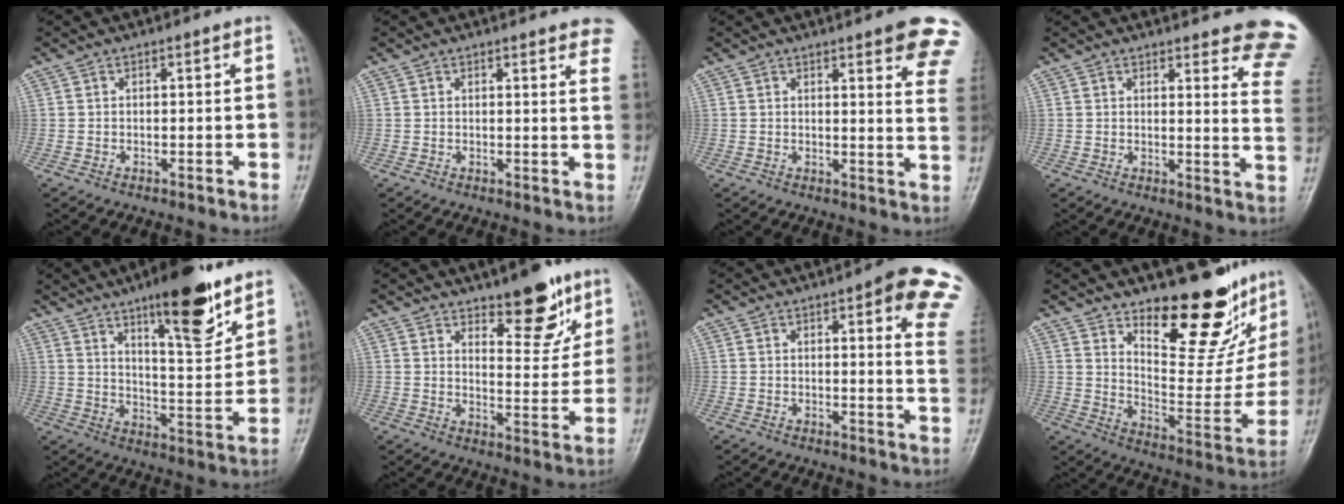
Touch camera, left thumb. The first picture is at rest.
{"total": 9.1, "force": [7.5, 2.0, 4.7], "torque": [-0.024, -0.023, 0.066]}
{"total": 13.2, "force": [8.4, 3.0, 9.7], "torque": [-0.085, -0.039, 0.080]}
{"total": 14.6, "force": [13.1, 2.7, 5.9], "torque": [-0.026, -0.108, 0.119]}
{"total": 16.1, "force": [10.4, 4.5, 11.5], "torque": [-0.142, -0.063, 0.166]}
{"total": 10.8, "force": [7.2, 4.3, 6.7], "torque": [-0.059, -0.052, 0.111]}
{"total": 14.2, "force": [7.3, 3.6, 11.6], "torque": [-0.105, -0.030, 0.067]}
{"total": 20.7, "force": [15.5, 7.9, 11.2], "torque": [-0.100, -0.123, 0.230]}